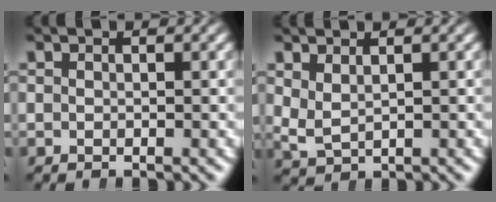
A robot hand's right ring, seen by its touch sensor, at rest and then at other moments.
{"total": 2.1, "force": [1.1, 1.5, 0.9], "torque": [-0.040, -0.017, 0.034]}